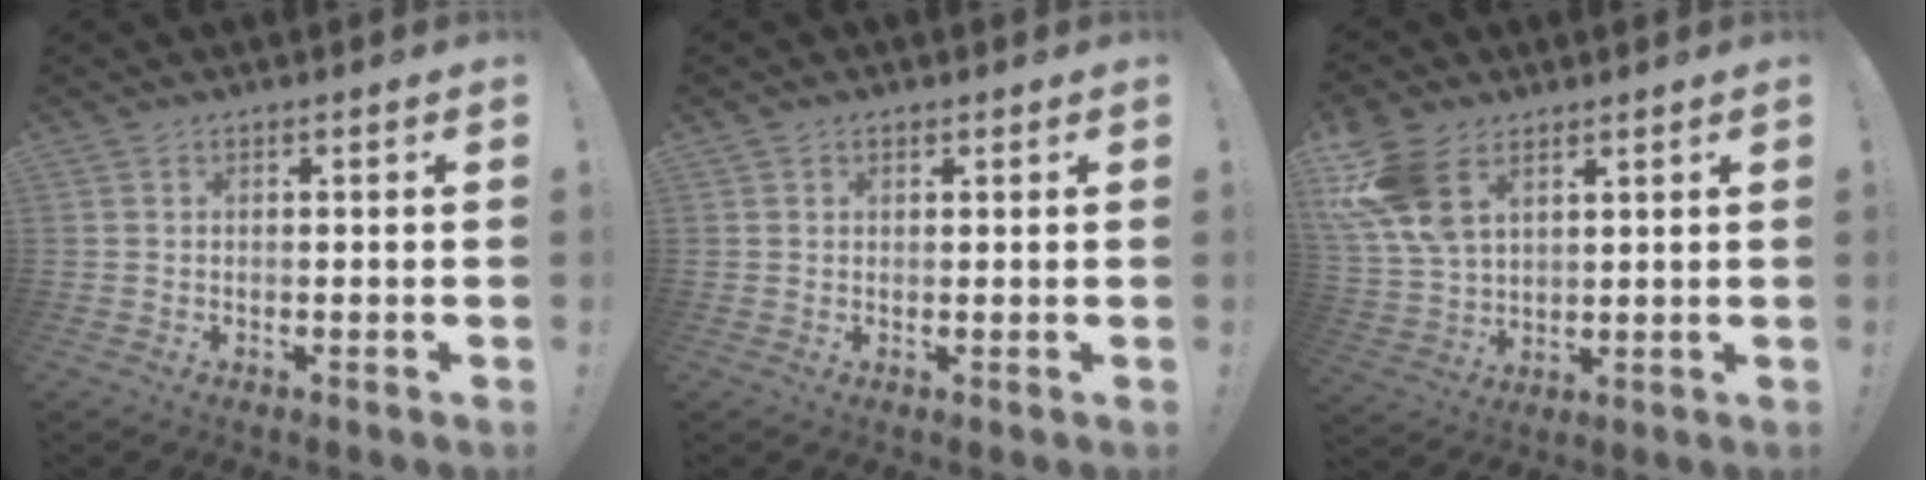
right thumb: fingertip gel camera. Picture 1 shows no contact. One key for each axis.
{"total": 1.0, "fx": 0.6, "fy": 0.8, "fz": 0.2, "tx": -0.004, "ty": 0.002, "tz": 0.012}
{"total": 13.5, "fx": 6.7, "fy": 8.2, "fz": 8.3, "tx": -0.165, "ty": -0.026, "tz": 0.131}